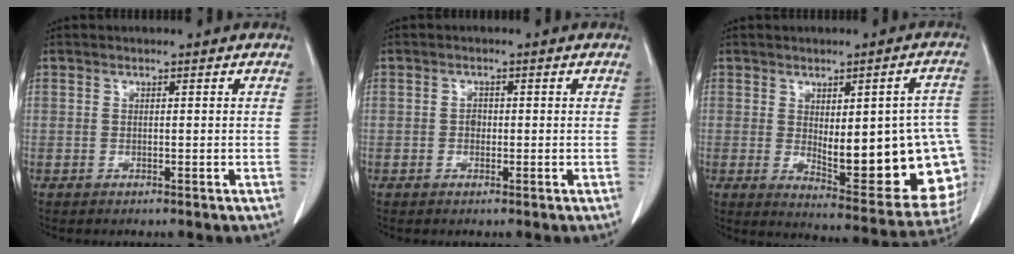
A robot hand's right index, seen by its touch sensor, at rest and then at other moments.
{"total": 1.2, "force": [-0.1, 0.9, 0.7], "torque": [-0.009, 0.004, 0.000]}
{"total": 21.0, "force": [-2.1, 6.1, 19.9], "torque": [-0.171, 0.012, 0.002]}